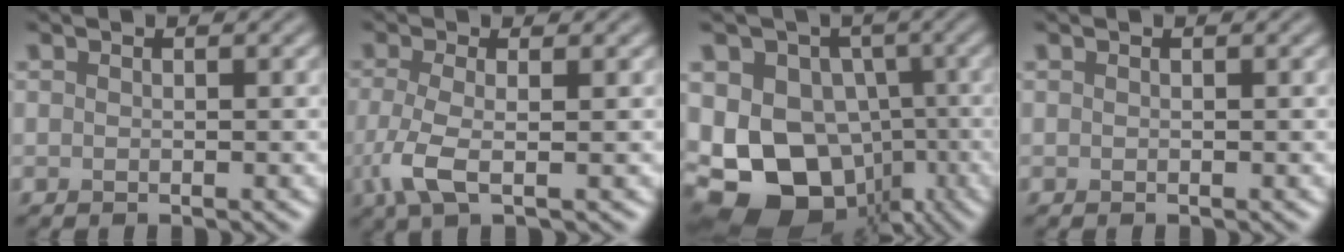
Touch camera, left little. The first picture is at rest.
{"total": 3.6, "force": [-0.8, 1.1, 3.3], "torque": [-0.082, -0.007, -0.019]}
{"total": 14.6, "force": [-3.9, 11.4, 8.2], "torque": [-0.115, -0.011, -0.075]}
{"total": 0.0}